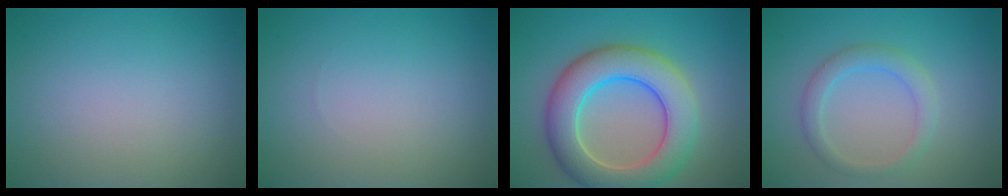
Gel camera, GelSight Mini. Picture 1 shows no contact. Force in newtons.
{"total": 0.0}
{"total": 8.3, "press": 8.2, "slide": 0.3}
{"total": 2.4, "press": 2.4, "slide": 0.2}